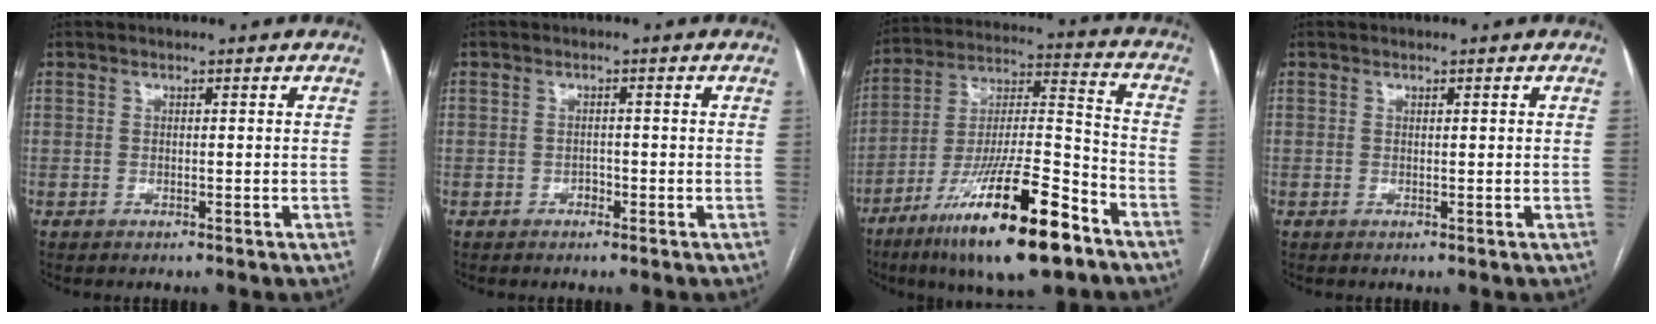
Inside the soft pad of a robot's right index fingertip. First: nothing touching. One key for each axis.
{"total": 1.1, "fx": -0.5, "fy": 1.0, "fz": 0.4, "tx": -0.003, "ty": 0.004, "tz": -0.008}
{"total": 21.3, "fx": -12.8, "fy": 3.1, "fz": 16.8, "tx": -0.298, "ty": -0.025, "tz": -0.219}
{"total": 0.6, "fx": 0.3, "fy": 0.1, "fz": 0.5, "tx": -0.011, "ty": 0.001, "tz": 0.005}